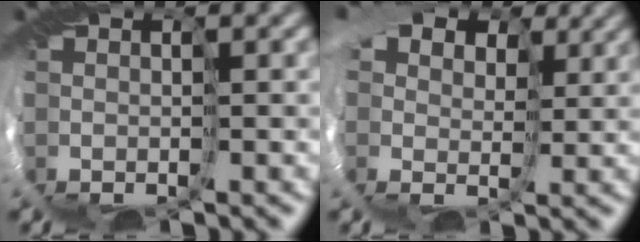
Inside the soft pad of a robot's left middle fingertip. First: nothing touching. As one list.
[{"total": 11.0, "force": [5.9, 7.6, 5.4], "torque": [-0.135, 0.037, 0.078]}]